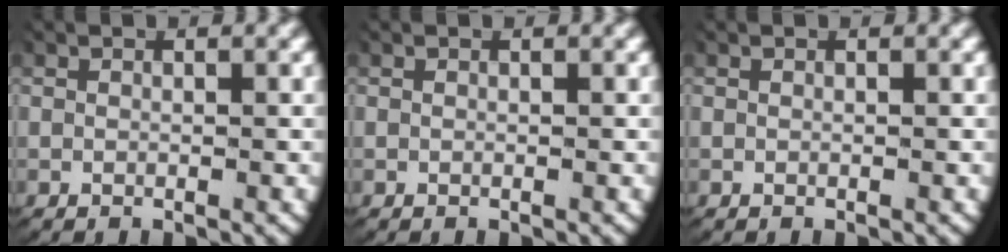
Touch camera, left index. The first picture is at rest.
{"total": 0.0}
{"total": 0.0}